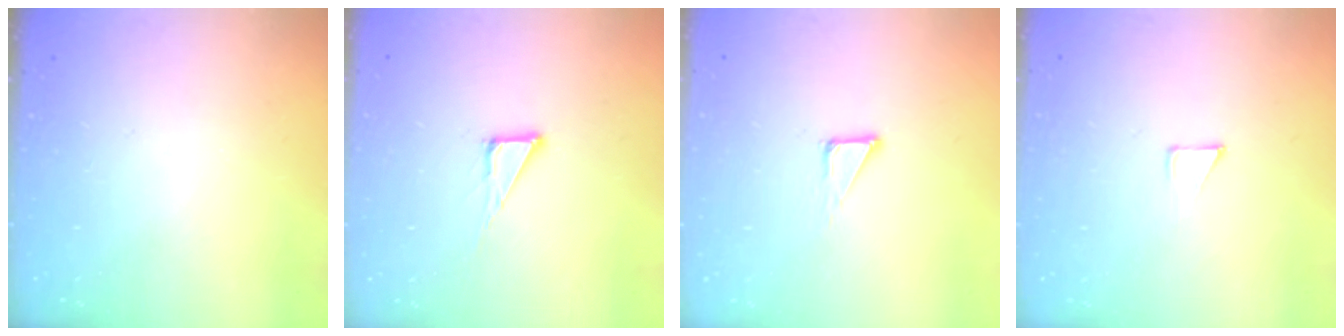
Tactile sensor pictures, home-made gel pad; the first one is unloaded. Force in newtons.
{"total": 5.0, "press": 5.0, "slide": 0.1}
{"total": 3.5, "press": 3.5, "slide": 0.2}
{"total": 2.8, "press": 2.8, "slide": 0.2}